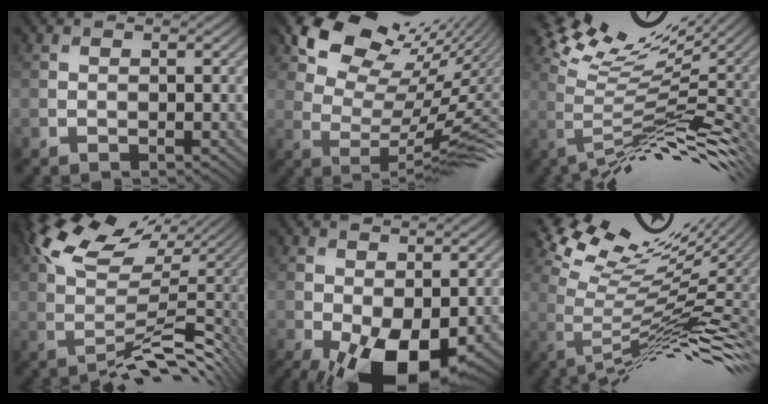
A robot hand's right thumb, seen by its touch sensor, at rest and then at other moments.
{"total": 13.7, "force": [8.4, 5.9, 9.1], "torque": [-0.142, 0.019, 0.149]}
{"total": 9.6, "force": [3.0, 1.8, 9.0], "torque": [-0.150, 0.019, 0.072]}
{"total": 9.6, "force": [1.1, 3.4, 8.9], "torque": [-0.151, 0.007, 0.027]}
{"total": 10.9, "force": [-4.0, 6.0, 8.2], "torque": [-0.171, -0.037, -0.046]}
{"total": 10.7, "force": [3.4, 2.5, 9.8], "torque": [-0.163, 0.004, 0.087]}